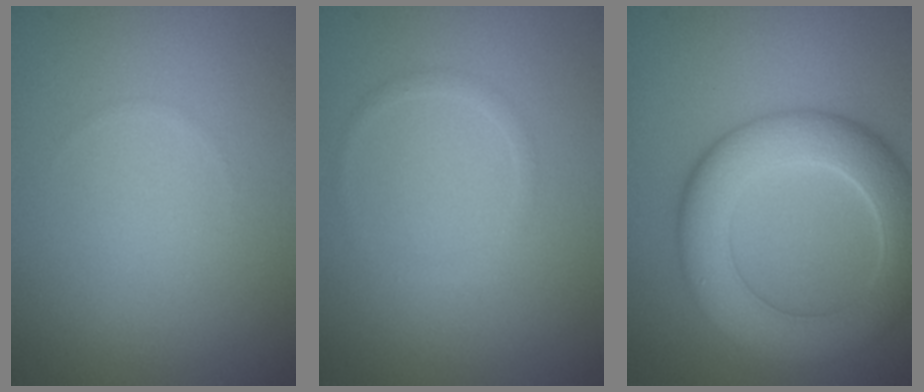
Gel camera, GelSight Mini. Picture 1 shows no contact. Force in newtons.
{"total": 0.9, "press": 0.9, "slide": 0.1}
{"total": 8.1, "press": 8.0, "slide": 0.7}